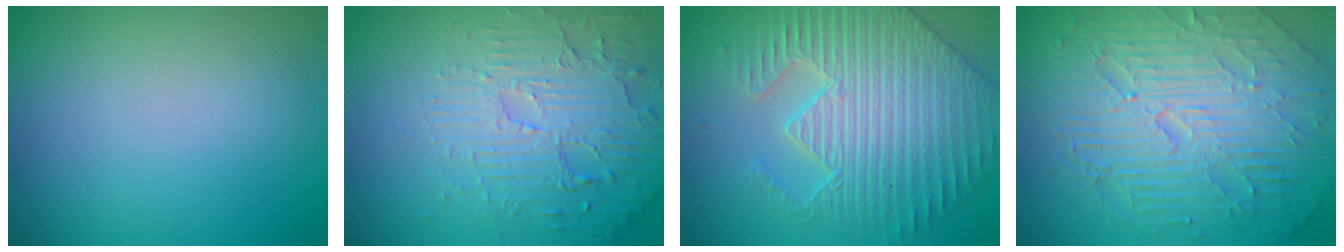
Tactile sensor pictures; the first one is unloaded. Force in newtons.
{"total": 5.6, "press": 3.7, "slide": 4.2}
{"total": 5.6, "press": 5.2, "slide": 2.2}
{"total": 10.1, "press": 6.7, "slide": 7.6}